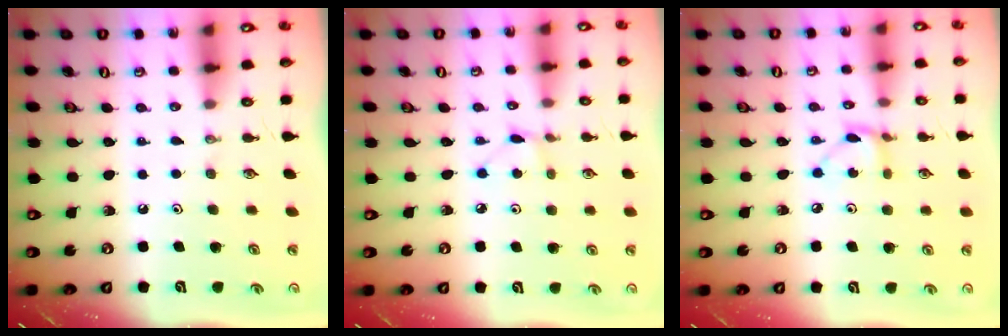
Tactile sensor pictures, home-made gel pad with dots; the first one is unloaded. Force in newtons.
{"total": 2.9, "press": 2.9, "slide": 0.4}
{"total": 4.4, "press": 4.4, "slide": 0.1}